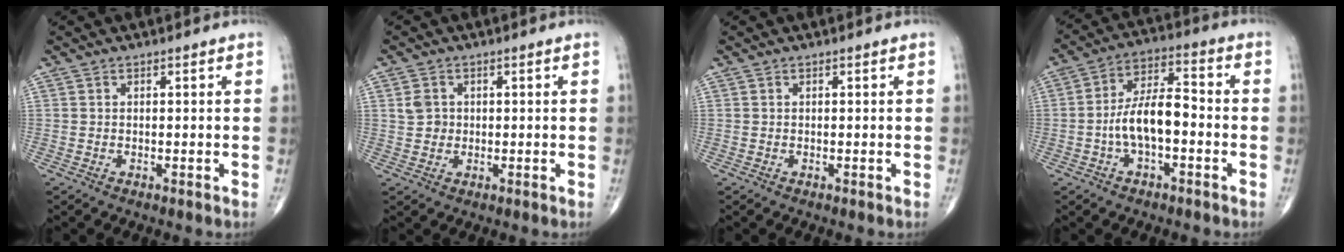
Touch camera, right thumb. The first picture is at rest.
{"total": 2.9, "force": [0.5, 2.5, 1.3], "torque": [-0.011, 0.003, 0.012]}
{"total": 0.0}
{"total": 10.1, "force": [-2.3, 4.6, 8.6], "torque": [-0.158, 0.041, -0.049]}